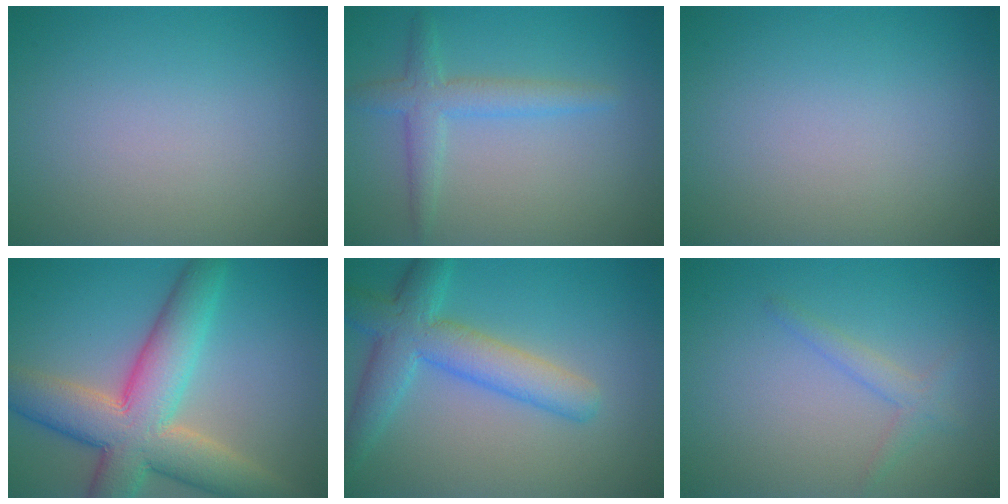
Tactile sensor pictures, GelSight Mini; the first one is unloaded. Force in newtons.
{"total": 2.8, "press": 2.8, "slide": 0.1}
{"total": 0.0}
{"total": 10.0, "press": 9.9, "slide": 0.8}
{"total": 5.8, "press": 5.8, "slide": 0.4}
{"total": 1.6, "press": 1.6, "slide": 0.1}